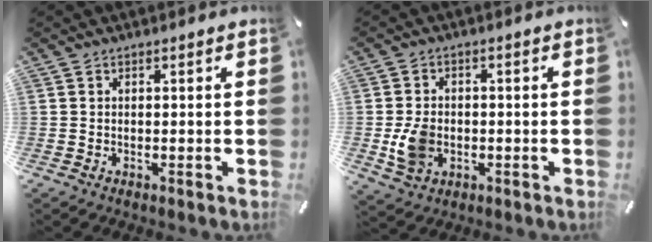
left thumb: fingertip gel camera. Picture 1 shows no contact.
{"total": 7.8, "force": [-1.4, 6.2, 4.5], "torque": [-0.095, -0.002, -0.027]}